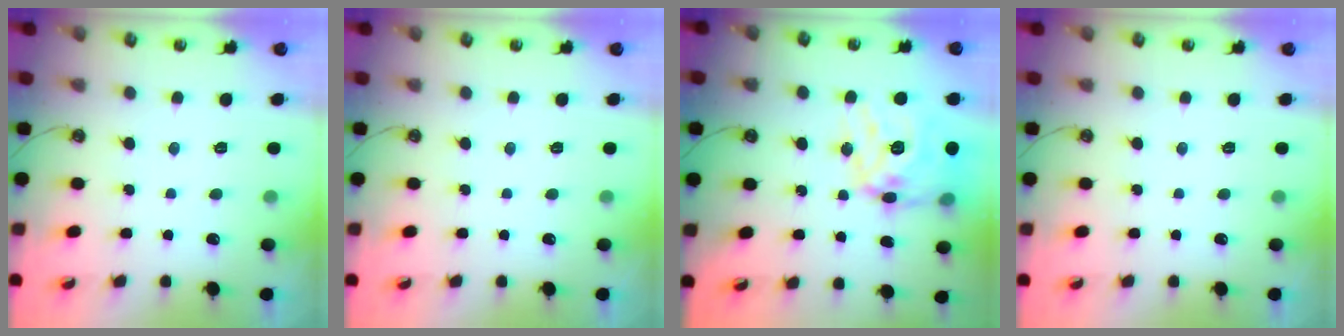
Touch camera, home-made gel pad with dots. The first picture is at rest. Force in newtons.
{"total": 0.0}
{"total": 18.9, "press": 18.8, "slide": 1.6}
{"total": 0.0}